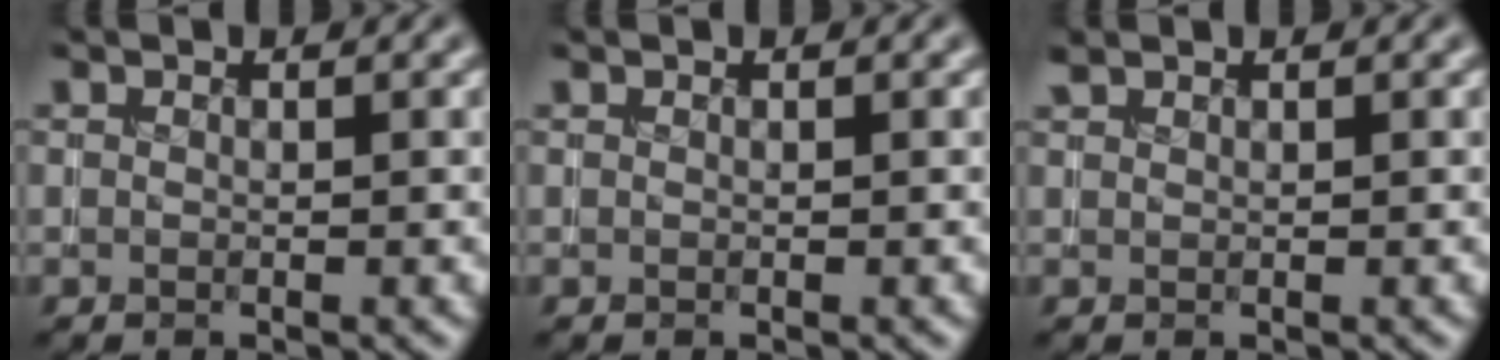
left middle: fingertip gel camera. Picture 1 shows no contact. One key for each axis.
{"total": 0.0}
{"total": 0.6, "fx": 0.6, "fy": 0.1, "fz": 0.2, "tx": -0.002, "ty": 0.001, "tz": 0.015}